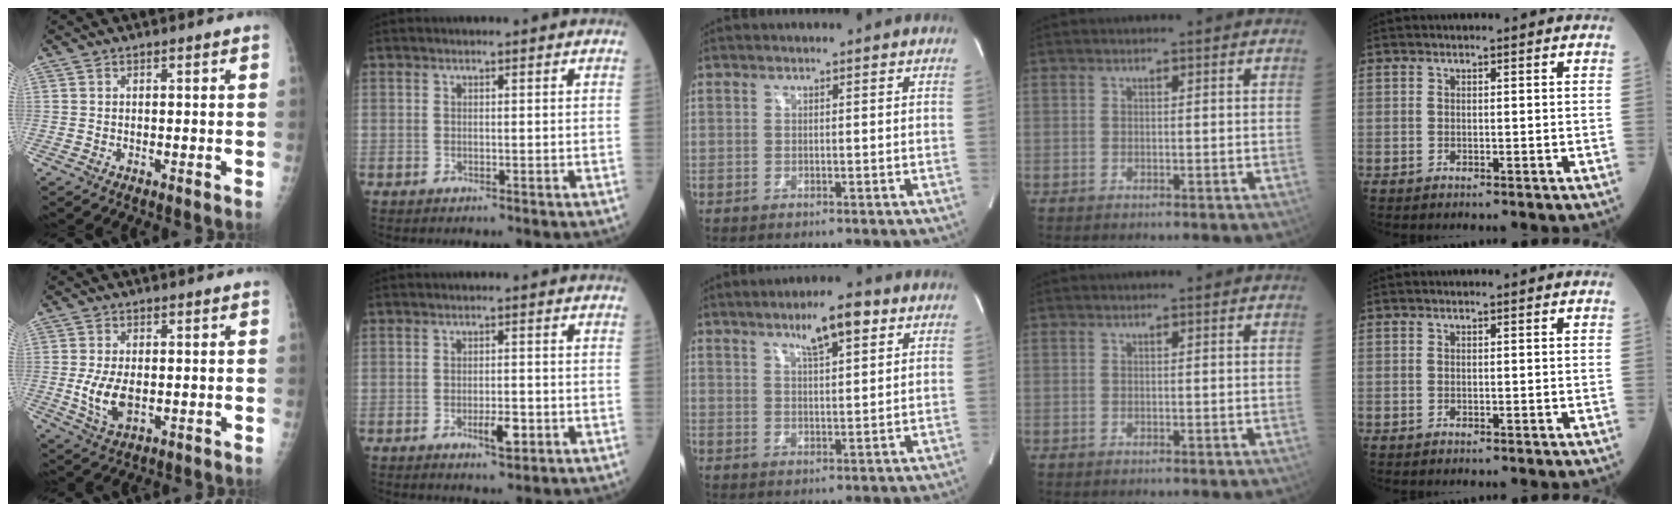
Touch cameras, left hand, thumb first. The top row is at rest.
{"thumb": {"total": 6.3, "force": [-0.6, 3.3, 5.3], "torque": [-0.102, -0.014, -0.003]}, "index": {"total": 3.7, "force": [-1.6, 1.1, 3.2], "torque": [-0.054, 0.001, -0.022]}, "middle": {"total": 7.0, "force": [4.1, 1.1, 5.6], "torque": [-0.095, 0.007, 0.066]}}